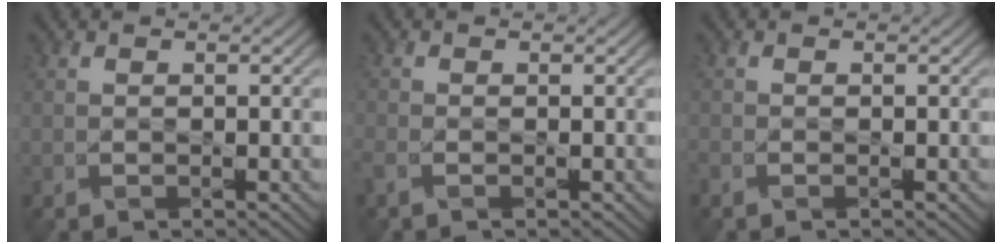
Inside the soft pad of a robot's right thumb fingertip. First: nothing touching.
{"total": 1.5, "force": [-1.0, 0.6, 1.0], "torque": [-0.035, -0.006, -0.027]}
{"total": 0.9, "force": [-0.7, 0.3, 0.4], "torque": [-0.015, -0.004, -0.018]}